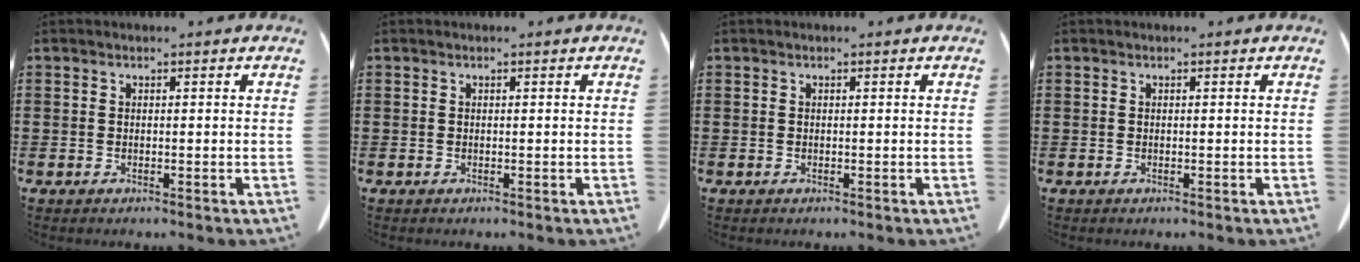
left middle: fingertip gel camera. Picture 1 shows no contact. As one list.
[{"total": 0.0}, {"total": 0.0}, {"total": 0.0}]